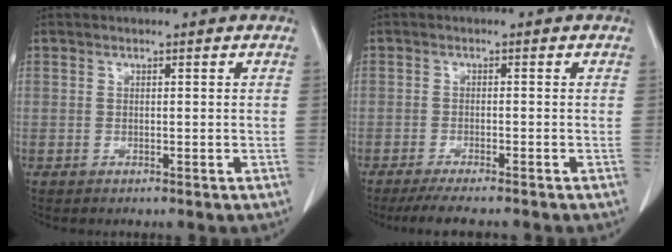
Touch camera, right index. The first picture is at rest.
{"total": 7.8, "force": [-6.6, 1.2, 4.0], "torque": [-0.062, -0.016, -0.104]}